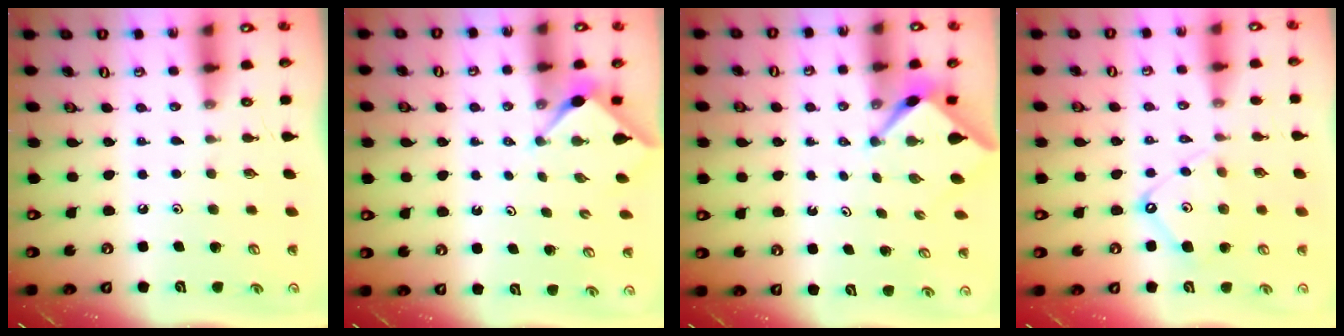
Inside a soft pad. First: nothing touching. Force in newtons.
{"total": 2.8, "press": 2.8, "slide": 0.4}
{"total": 2.5, "press": 2.5, "slide": 0.3}
{"total": 10.4, "press": 10.3, "slide": 1.0}